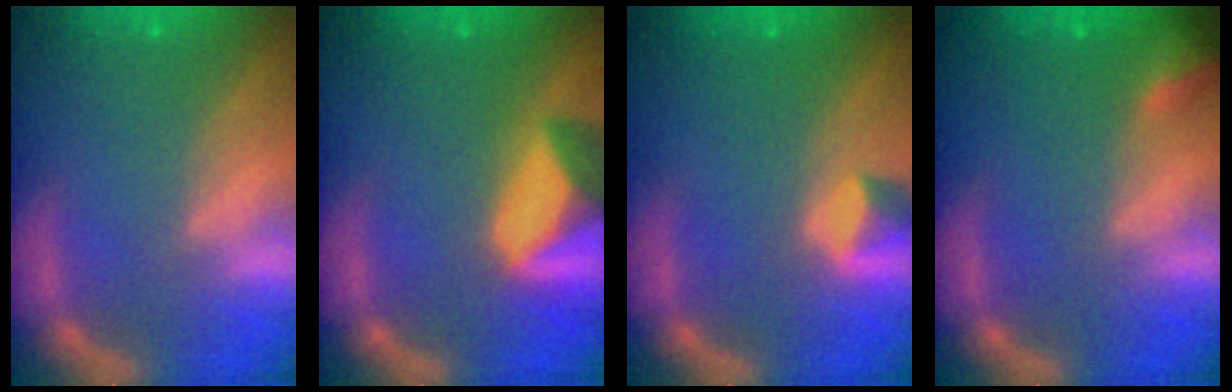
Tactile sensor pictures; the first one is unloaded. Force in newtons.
{"total": 8.0}
{"total": 1.9}
{"total": 2.4}